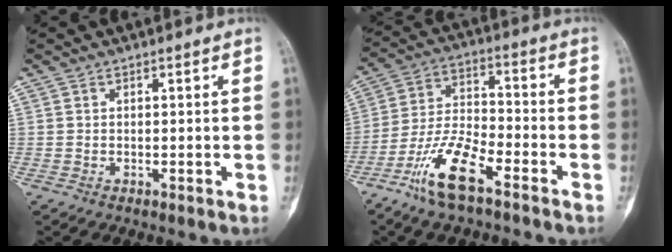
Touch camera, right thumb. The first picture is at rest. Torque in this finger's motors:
{"motor_torque": [0.14, -0.03, 1.12, -0.64, 0.33]}